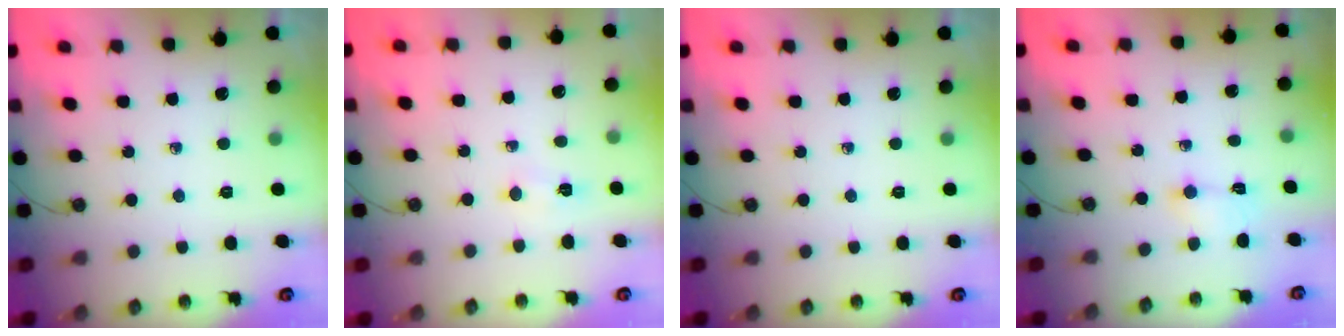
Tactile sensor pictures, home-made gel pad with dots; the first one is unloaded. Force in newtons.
{"total": 3.2, "press": 2.7, "slide": 1.7}
{"total": 0.0}
{"total": 2.6, "press": 2.5, "slide": 0.9}